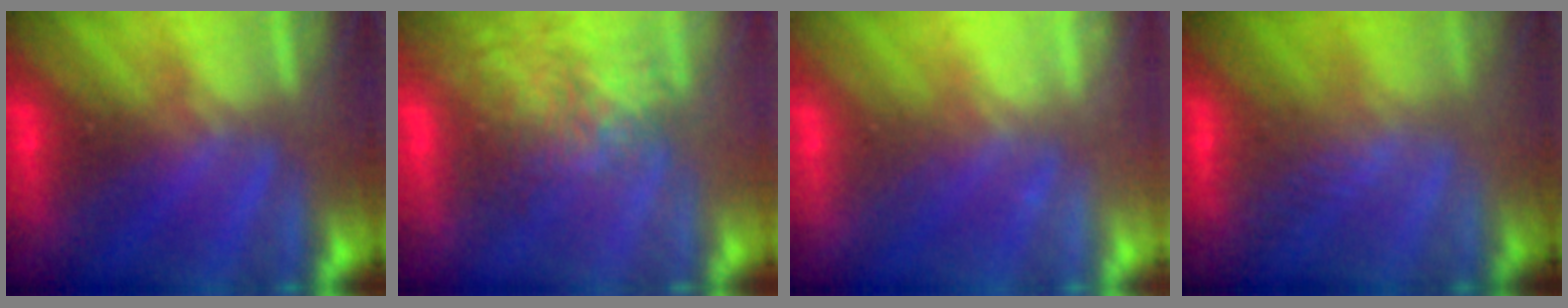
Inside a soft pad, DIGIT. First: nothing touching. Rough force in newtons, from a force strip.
{"total": 3.6}
{"total": 2.2}
{"total": 2.4}